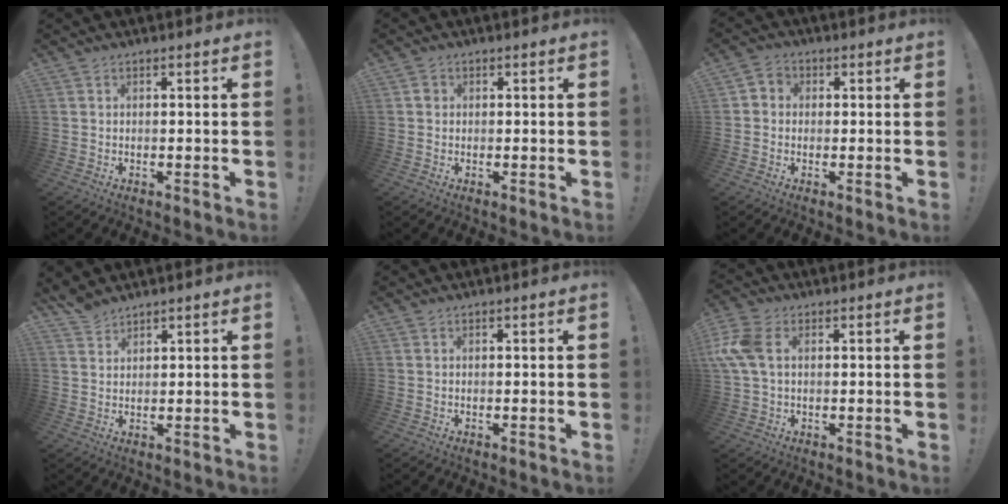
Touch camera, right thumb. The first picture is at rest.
{"total": 1.6, "force": [0.1, 1.5, 0.5], "torque": [-0.002, 0.000, 0.000]}
{"total": 3.6, "force": [-0.7, 3.2, 1.4], "torque": [-0.016, 0.008, -0.013]}
{"total": 3.9, "force": [3.6, 1.1, 0.9], "torque": [-0.012, -0.025, 0.068]}
{"total": 0.0}
{"total": 9.0, "force": [1.9, 5.7, 6.7], "torque": [-0.161, 0.007, 0.037]}